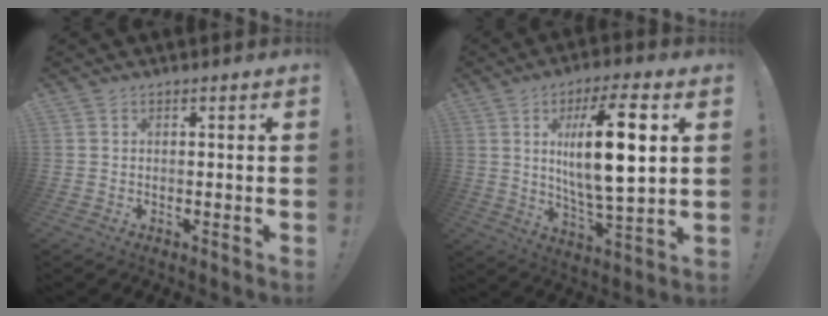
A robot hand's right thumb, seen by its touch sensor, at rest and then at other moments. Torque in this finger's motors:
{"motor_torque": [-0.19, 1.23, 1.12, 0.88, 0.20]}